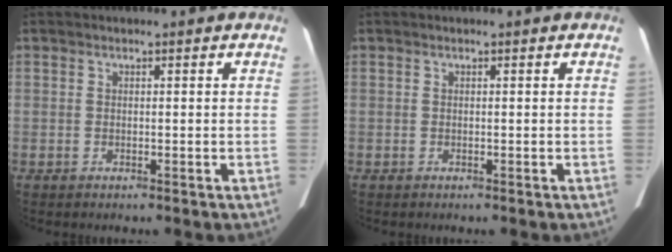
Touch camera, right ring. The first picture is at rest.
{"total": 0.0}